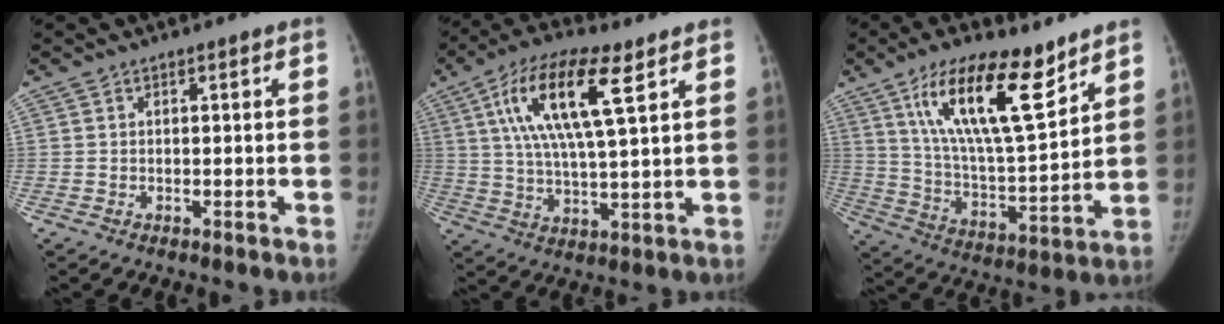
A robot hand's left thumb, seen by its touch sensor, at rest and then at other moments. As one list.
[{"total": 15.7, "force": [6.3, 4.4, 13.7], "torque": [-0.263, -0.008, 0.112]}, {"total": 19.2, "force": [11.3, 5.9, 14.4], "torque": [-0.222, -0.060, 0.208]}]